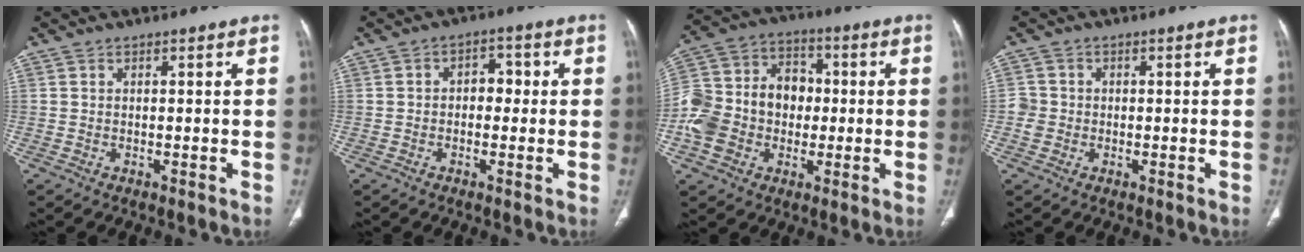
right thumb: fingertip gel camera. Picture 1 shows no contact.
{"total": 4.2, "force": [0.0, 3.0, 2.9], "torque": [-0.019, 0.016, -0.007]}
{"total": 16.9, "force": [-1.9, 13.3, 10.3], "torque": [-0.176, 0.046, -0.035]}
{"total": 2.8, "force": [-0.5, 2.7, 0.7], "torque": [0.002, 0.009, -0.012]}